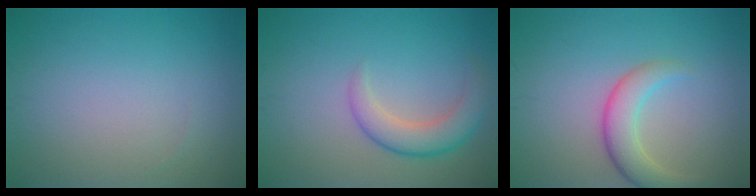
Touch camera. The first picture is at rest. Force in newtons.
{"total": 3.6, "press": 3.6, "slide": 0.1}
{"total": 3.7, "press": 3.6, "slide": 0.3}